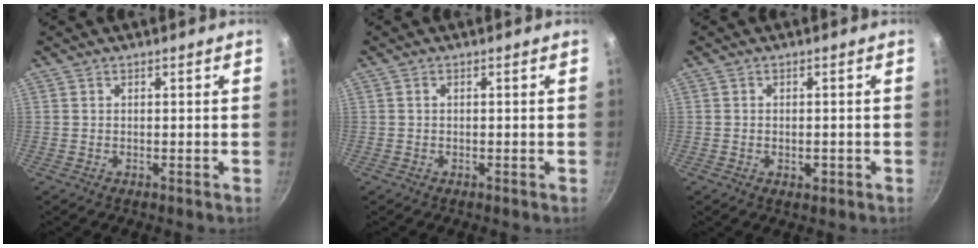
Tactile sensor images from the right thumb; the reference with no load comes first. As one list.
[{"total": 0.0}, {"total": 2.1, "force": [-0.7, 1.2, 1.5], "torque": [-0.025, 0.000, -0.010]}]